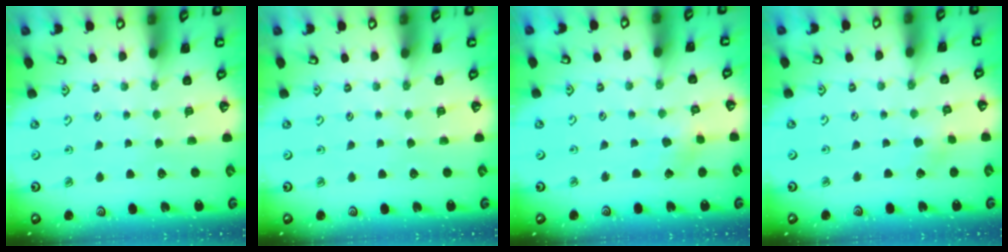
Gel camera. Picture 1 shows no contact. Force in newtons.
{"total": 0.0}
{"total": 2.2, "press": 2.2, "slide": 0.2}
{"total": 2.6, "press": 2.6, "slide": 0.2}